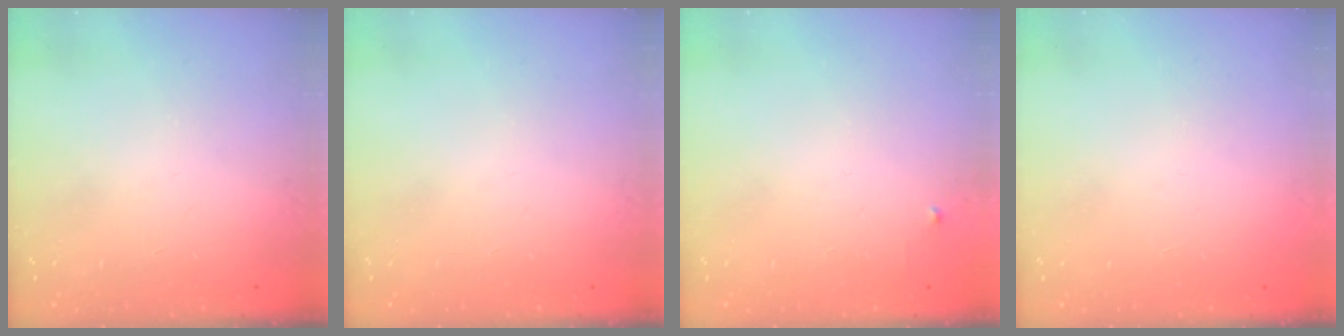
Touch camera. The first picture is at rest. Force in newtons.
{"total": 0.0}
{"total": 2.4, "press": 2.3, "slide": 0.4}
{"total": 1.5, "press": 1.5, "slide": 0.1}